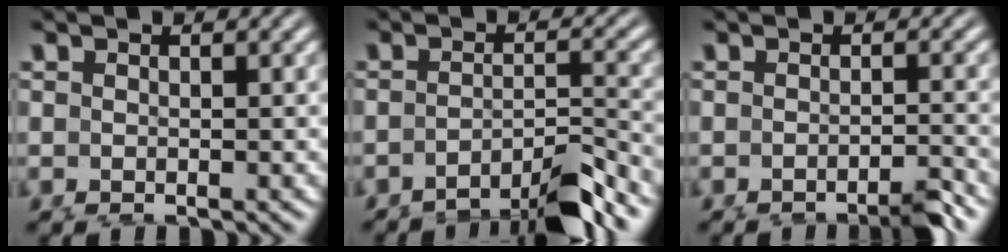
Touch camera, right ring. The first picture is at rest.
{"total": 6.8, "force": [-5.6, 2.3, 3.1], "torque": [-0.036, -0.017, -0.080]}
{"total": 2.4, "force": [-2.0, -0.3, 1.3], "torque": [-0.008, 0.002, -0.033]}